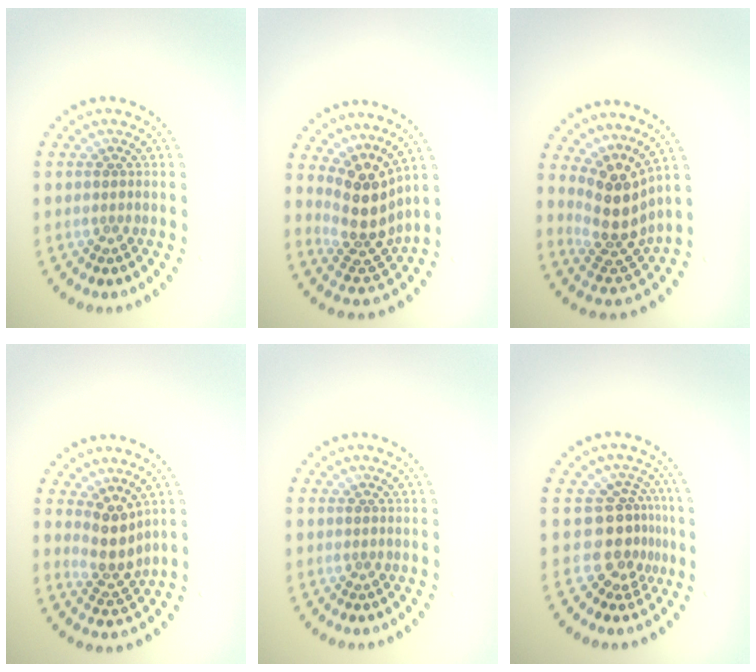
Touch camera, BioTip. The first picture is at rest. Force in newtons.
{"total": 4.4, "press": 3.3, "slide": 3.0}
{"total": 4.6, "press": 3.4, "slide": 3.0}
{"total": 3.2, "press": 2.5, "slide": 1.9}
{"total": 0.0}
{"total": 3.6, "press": 2.6, "slide": 2.5}